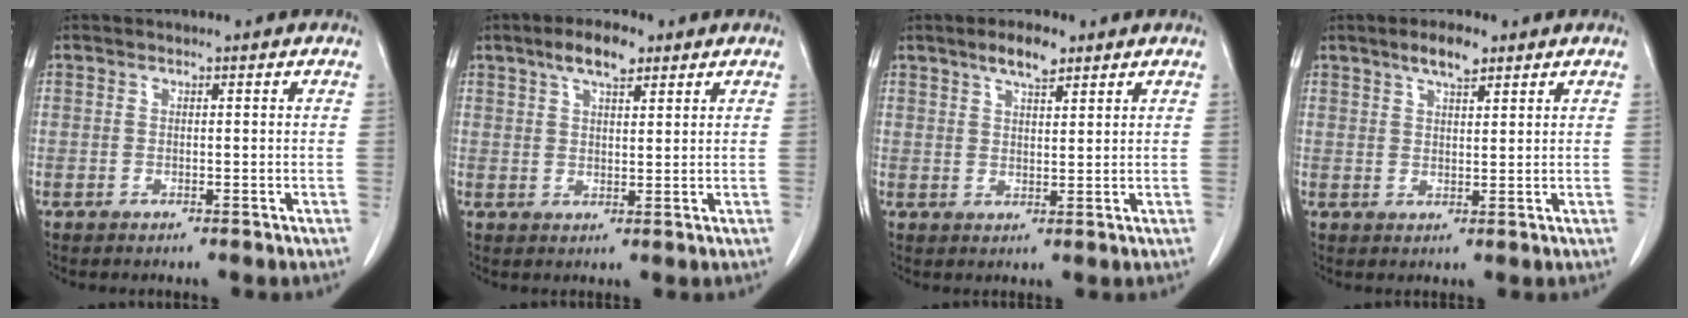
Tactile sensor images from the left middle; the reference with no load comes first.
{"total": 5.5, "force": [3.5, 1.7, 3.8], "torque": [-0.073, 0.010, 0.059]}
{"total": 4.4, "force": [3.1, 1.2, 2.9], "torque": [-0.055, 0.004, 0.053]}
{"total": 4.2, "force": [2.9, 1.1, 2.8], "torque": [-0.053, 0.004, 0.049]}